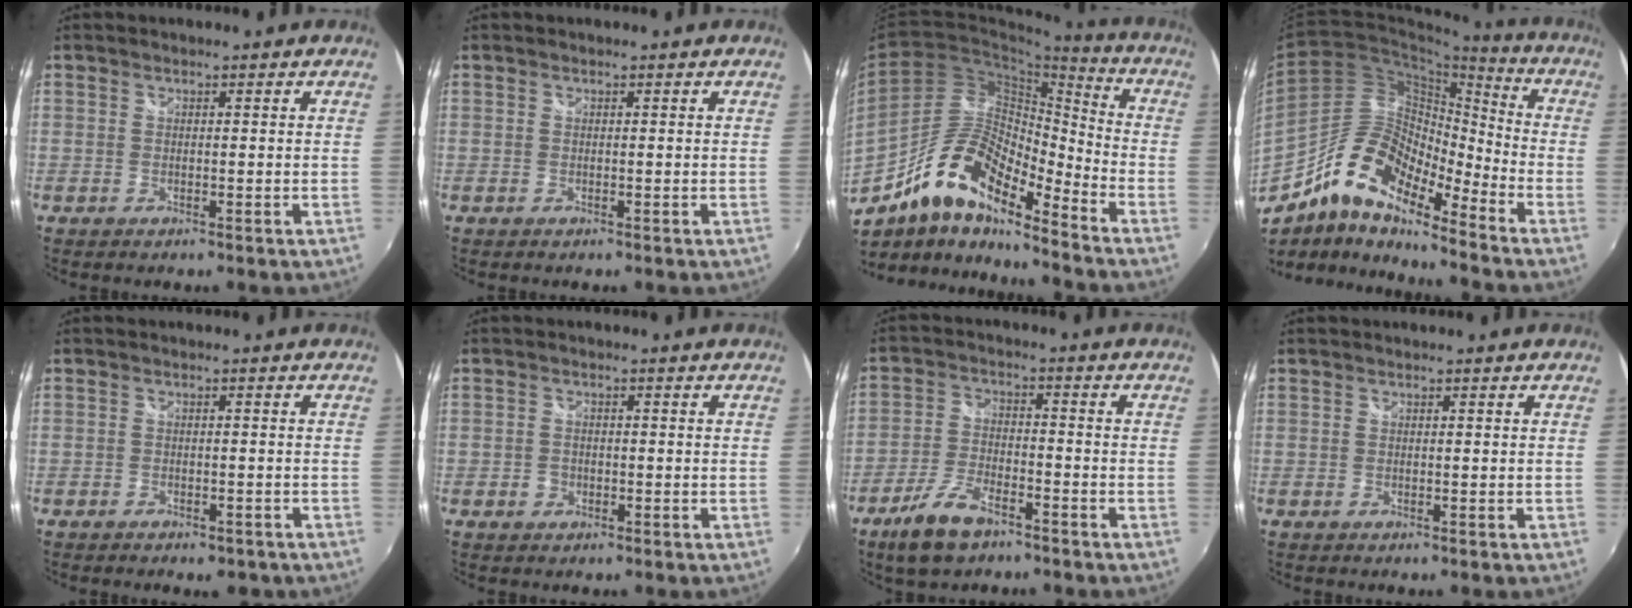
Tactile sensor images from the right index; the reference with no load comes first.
{"total": 0.0}
{"total": 16.8, "force": [-11.3, 5.1, 11.2], "torque": [-0.205, 0.002, -0.219]}
{"total": 15.4, "force": [-11.0, 4.8, 9.7], "torque": [-0.171, 0.005, -0.221]}
{"total": 4.9, "force": [-3.8, 2.3, 2.2], "torque": [-0.050, -0.011, -0.047]}
{"total": 2.1, "force": [-0.8, 1.8, 0.6], "torque": [-0.013, 0.000, -0.013]}
{"total": 9.0, "force": [-6.2, 3.6, 5.5], "torque": [-0.129, -0.006, -0.117]}
{"total": 0.0}